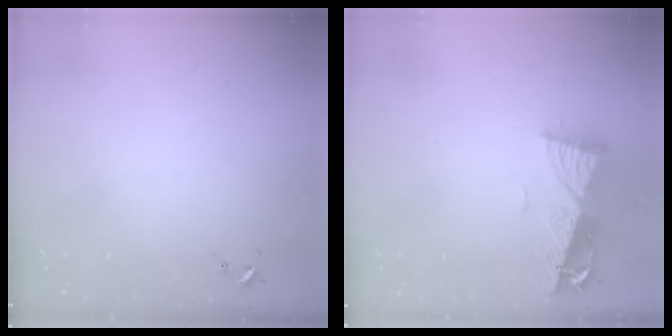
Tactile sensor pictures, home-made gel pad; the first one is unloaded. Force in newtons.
{"total": 9.3, "press": 9.2, "slide": 1.3}